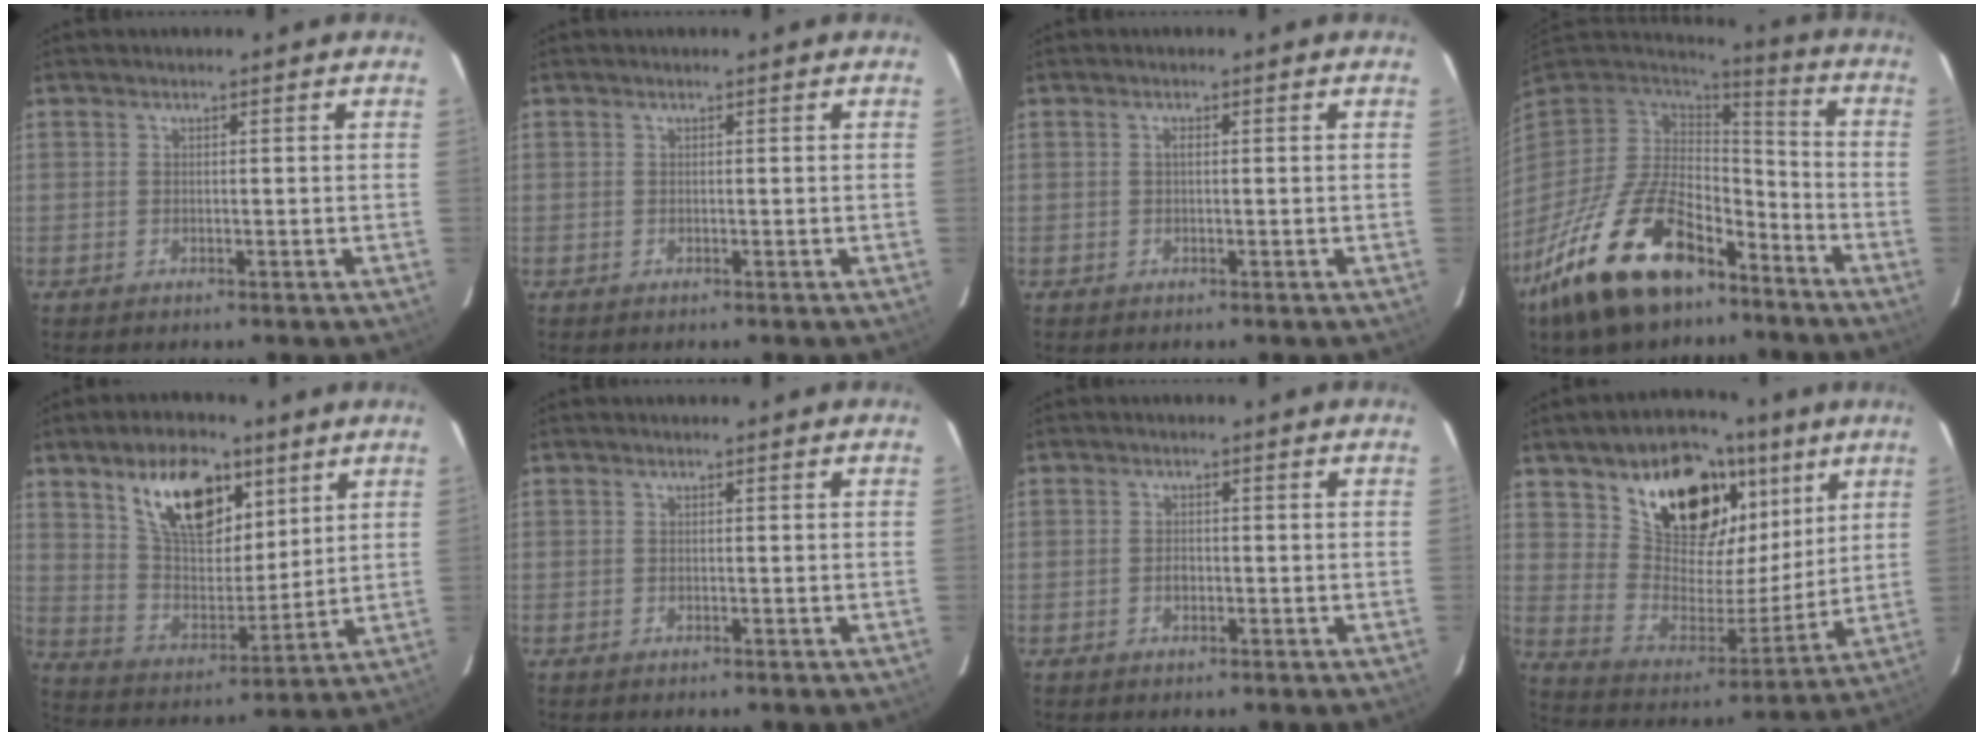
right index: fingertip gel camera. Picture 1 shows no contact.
{"total": 0.0}
{"total": 0.7, "force": [0.0, 0.2, 0.6], "torque": [-0.012, 0.004, -0.001]}
{"total": 24.4, "force": [-14.6, 12.3, 15.2], "torque": [-0.306, -0.020, -0.240]}
{"total": 16.7, "force": [9.1, 8.6, 11.1], "torque": [-0.189, 0.012, 0.170]}
{"total": 0.0}
{"total": 1.5, "force": [-0.5, 1.1, 0.9], "torque": [-0.017, 0.003, -0.009]}
{"total": 20.9, "force": [11.2, 13.2, 11.8], "torque": [-0.215, 0.032, 0.208]}